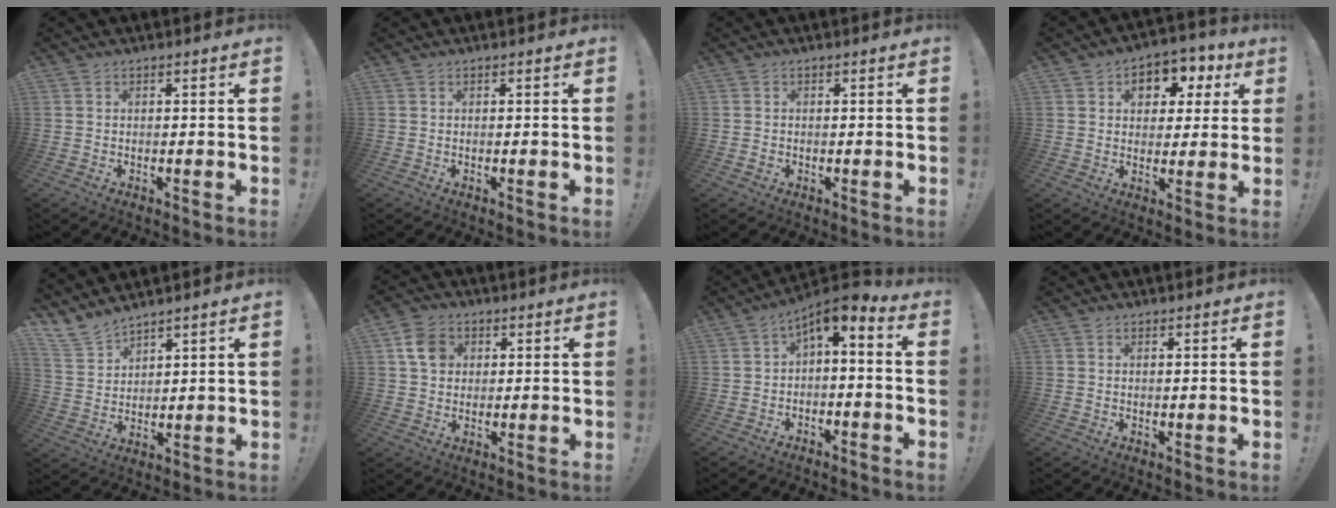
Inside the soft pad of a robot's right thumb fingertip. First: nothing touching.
{"total": 0.0}
{"total": 1.0, "force": [-0.5, 0.8, 0.4], "torque": [-0.011, 0.006, -0.008]}
{"total": 9.3, "force": [3.0, 6.9, 5.4], "torque": [-0.068, -0.007, 0.054]}
{"total": 7.2, "force": [6.6, 2.5, 1.6], "torque": [-0.049, -0.048, 0.131]}
{"total": 8.0, "force": [2.8, 6.6, 3.5], "torque": [-0.050, 0.000, 0.057]}
{"total": 4.3, "force": [-0.1, 1.2, 4.1], "torque": [-0.071, -0.002, -0.002]}
{"total": 0.6, "force": [0.3, 0.2, 0.4], "torque": [-0.015, 0.003, 0.007]}